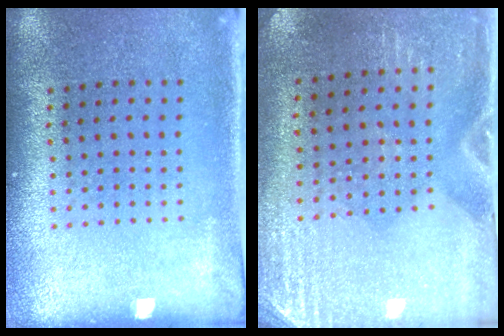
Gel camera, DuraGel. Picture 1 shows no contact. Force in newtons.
{"total": 2.8, "press": 2.5, "slide": 1.3}